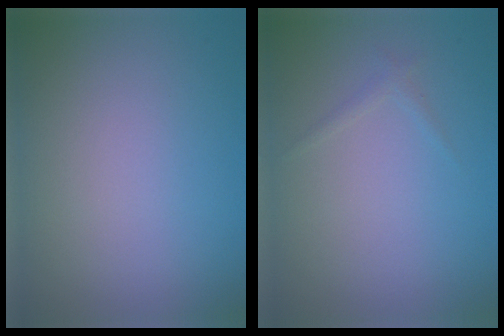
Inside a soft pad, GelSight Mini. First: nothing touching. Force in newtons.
{"total": 0.7, "press": 0.7, "slide": 0.1}